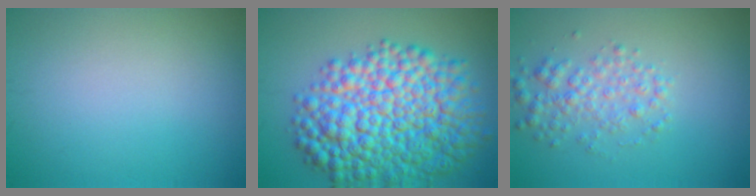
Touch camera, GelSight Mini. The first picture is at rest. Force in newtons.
{"total": 12.3, "press": 12.3, "slide": 0.1}
{"total": 2.9, "press": 2.9, "slide": 0.1}